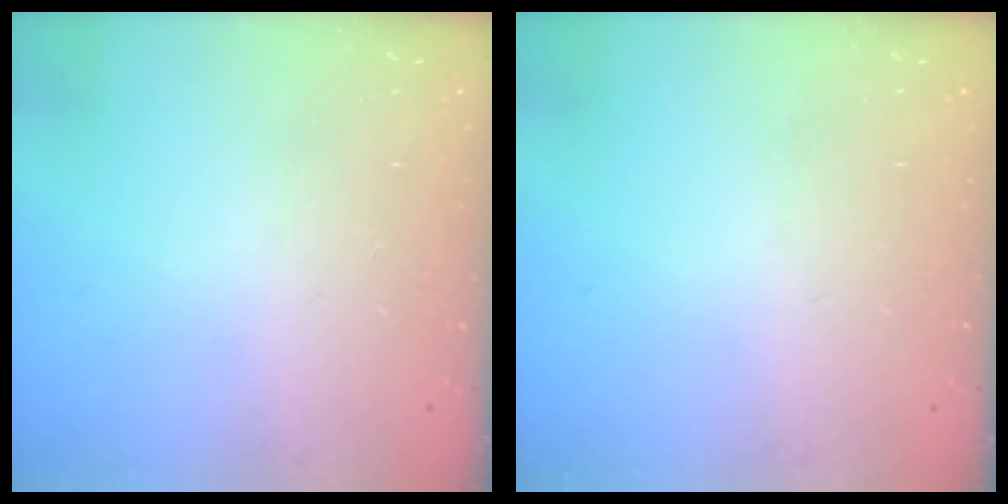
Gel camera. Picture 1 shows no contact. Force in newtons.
{"total": 0.0}